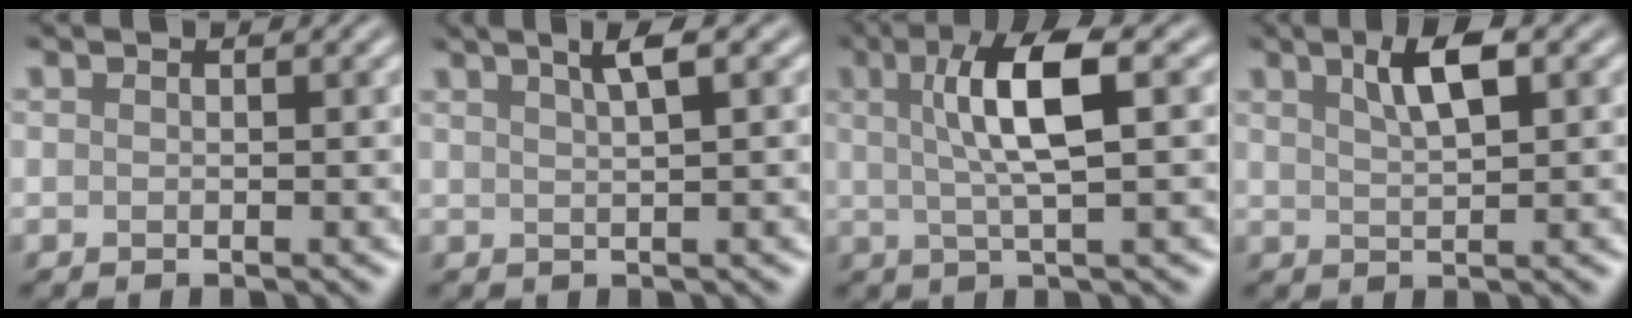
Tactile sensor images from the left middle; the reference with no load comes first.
{"total": 2.5, "force": [1.2, 0.4, 2.1], "torque": [-0.027, 0.011, 0.022]}
{"total": 5.7, "force": [0.9, 1.1, 5.5], "torque": [-0.099, 0.012, 0.023]}
{"total": 3.3, "force": [1.3, 0.8, 2.9], "torque": [-0.057, 0.007, 0.031]}